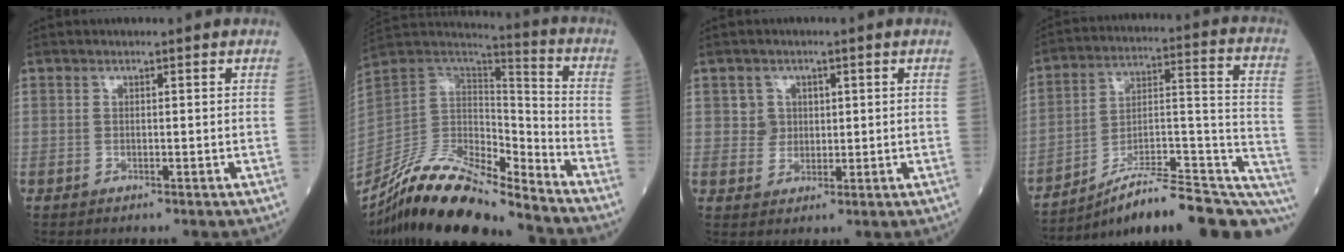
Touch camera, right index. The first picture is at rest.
{"total": 19.7, "force": [-16.8, 3.7, 9.6], "torque": [-0.191, 0.018, -0.313]}
{"total": 2.9, "force": [0.9, 2.7, 0.2], "torque": [0.001, 0.001, 0.015]}
{"total": 22.7, "force": [-17.5, 3.7, 13.9], "torque": [-0.129, 0.046, -0.259]}